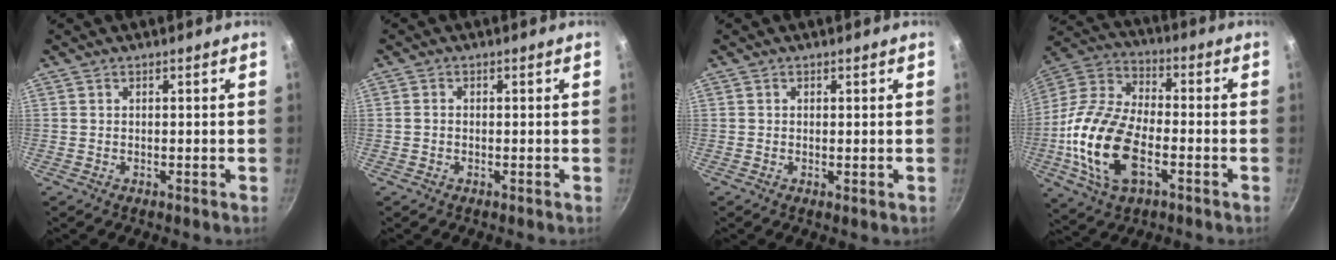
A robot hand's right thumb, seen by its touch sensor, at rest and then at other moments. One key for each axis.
{"total": 0.9, "fx": -0.3, "fy": 0.8, "fz": 0.5, "tx": -0.009, "ty": 0.003, "tz": -0.006}
{"total": 0.6, "fx": 0.2, "fy": 0.3, "fz": 0.5, "tx": -0.009, "ty": -0.003, "tz": 0.000}
{"total": 19.9, "fx": -5.1, "fy": 10.8, "fz": 16.0, "tx": -0.314, "ty": 0.028, "tz": -0.108}